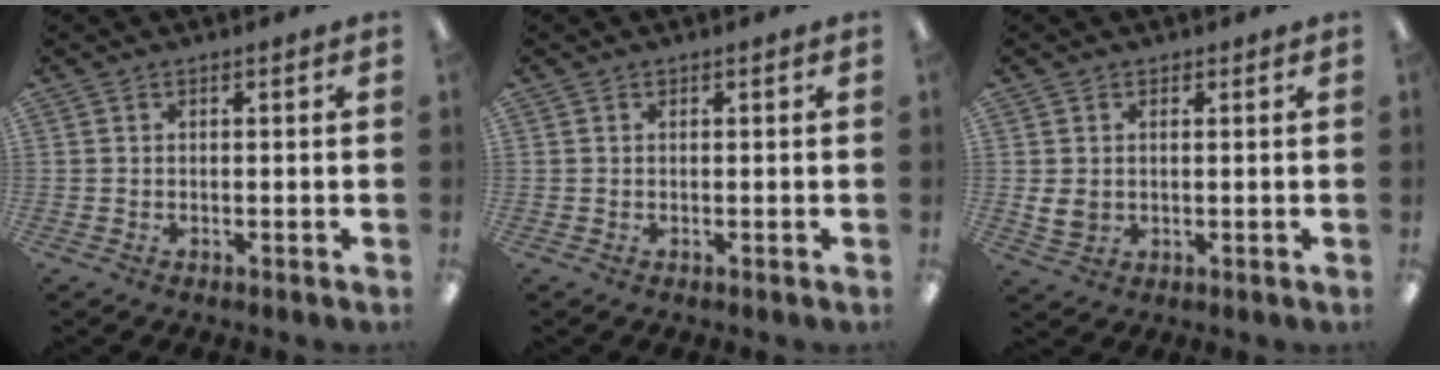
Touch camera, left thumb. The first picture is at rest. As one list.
[{"total": 0.0}, {"total": 4.3, "force": [0.7, 3.6, 2.2], "torque": [-0.039, -0.002, 0.015]}]